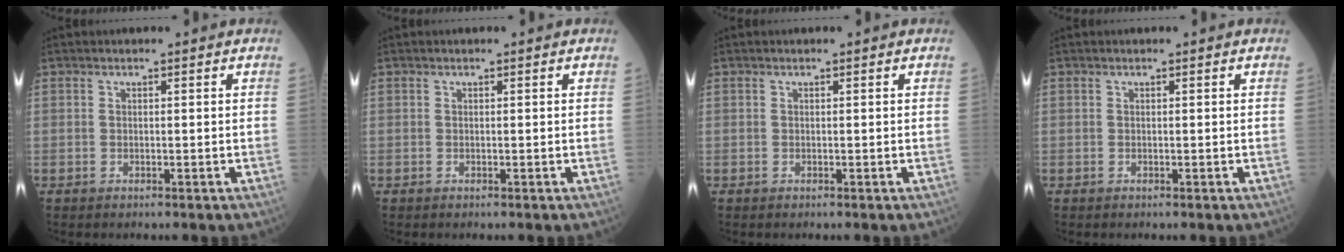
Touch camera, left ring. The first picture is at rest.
{"total": 0.0}
{"total": 0.0}
{"total": 0.0}